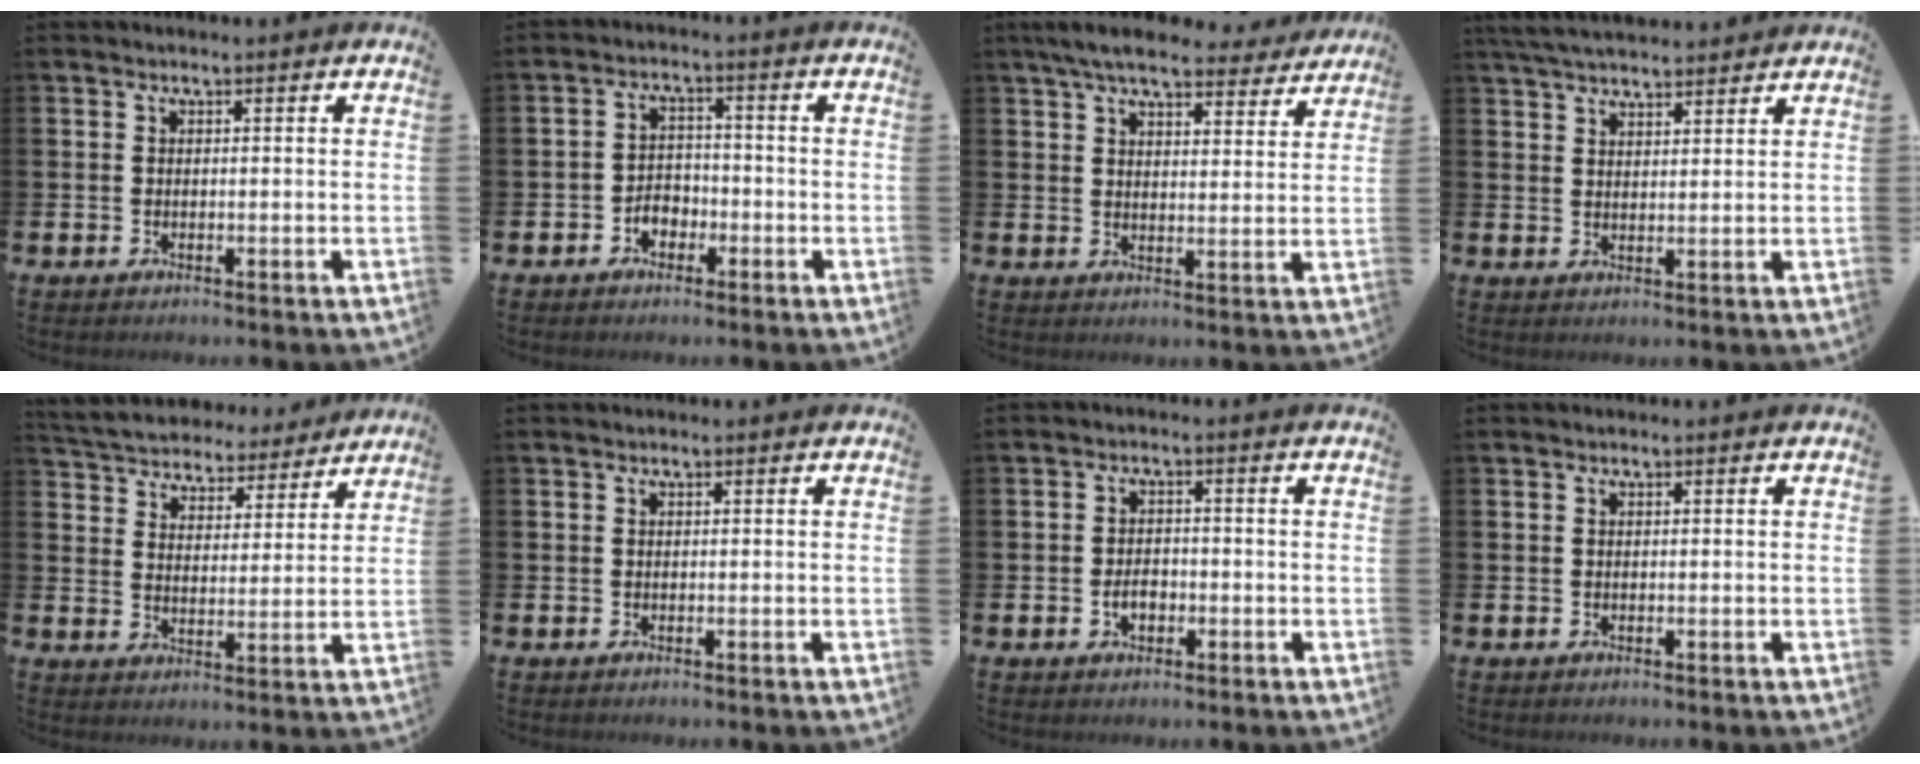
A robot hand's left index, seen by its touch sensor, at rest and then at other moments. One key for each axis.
{"total": 3.0, "fx": -1.8, "fy": 2.1, "fz": 1.1, "tx": -0.018, "ty": 0.005, "tz": -0.041}
{"total": 7.1, "fx": 6.5, "fy": 1.5, "fz": 2.4, "tx": -0.053, "ty": -0.030, "tz": 0.115}
{"total": 4.7, "fx": 4.5, "fy": 0.8, "fz": 1.1, "tx": -0.037, "ty": -0.012, "tz": 0.085}
{"total": 5.5, "fx": 5.2, "fy": 1.5, "fz": -0.1, "tx": -0.029, "ty": -0.040, "tz": 0.090}
{"total": 0.0}
{"total": 2.5, "fx": -0.8, "fy": 1.7, "fz": 1.7, "tx": -0.019, "ty": -0.002, "tz": -0.020}
{"total": 0.0}